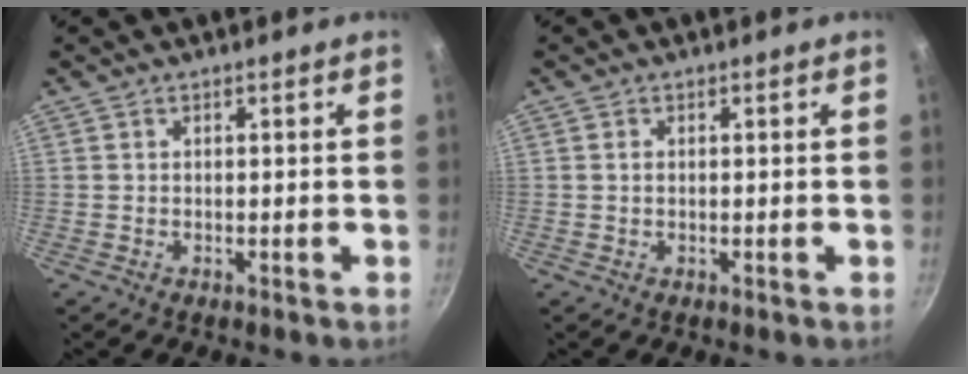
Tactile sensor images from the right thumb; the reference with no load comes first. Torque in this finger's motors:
{"motor_torque": [-0.36, -0.47, -0.60, 0.33, -0.08]}